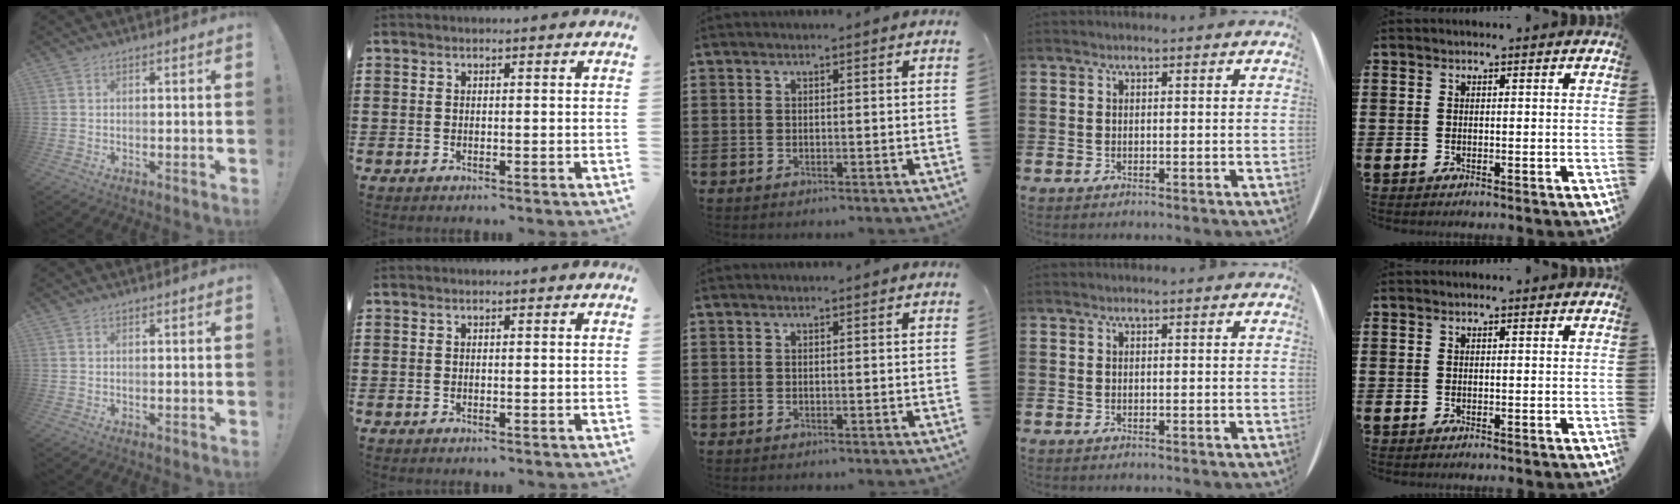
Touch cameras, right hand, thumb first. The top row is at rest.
{}